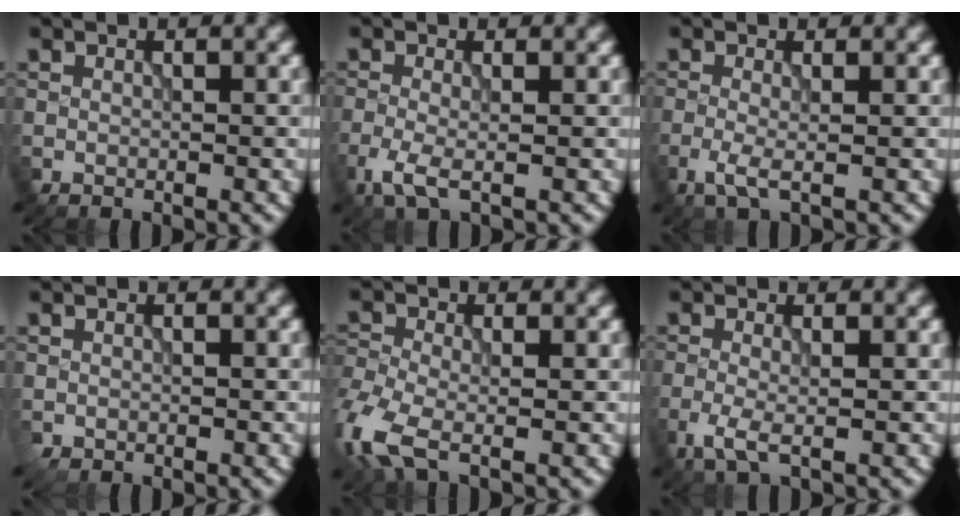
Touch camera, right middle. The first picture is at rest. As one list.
[{"total": 2.8, "force": [-1.4, 0.9, 2.2], "torque": [-0.055, -0.006, -0.033]}, {"total": 2.0, "force": [-0.8, 0.4, 1.7], "torque": [-0.042, -0.004, -0.022]}, {"total": 0.8, "force": [-0.5, 0.5, 0.4], "torque": [-0.010, -0.005, -0.008]}, {"total": 5.7, "force": [-2.9, 2.7, 4.2], "torque": [-0.104, -0.012, -0.072]}, {"total": 2.3, "force": [-1.1, 0.6, 1.9], "torque": [-0.048, -0.006, -0.027]}]